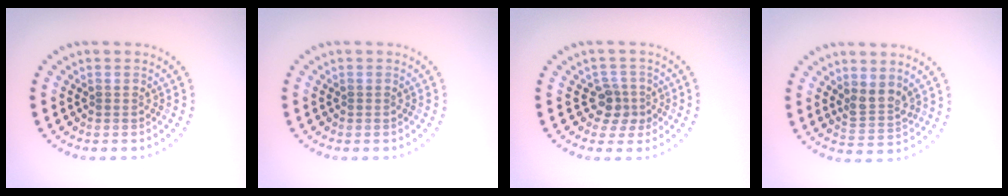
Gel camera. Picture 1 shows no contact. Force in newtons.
{"total": 0.0}
{"total": 2.4, "press": 1.8, "slide": 1.5}
{"total": 2.3, "press": 1.9, "slide": 1.3}